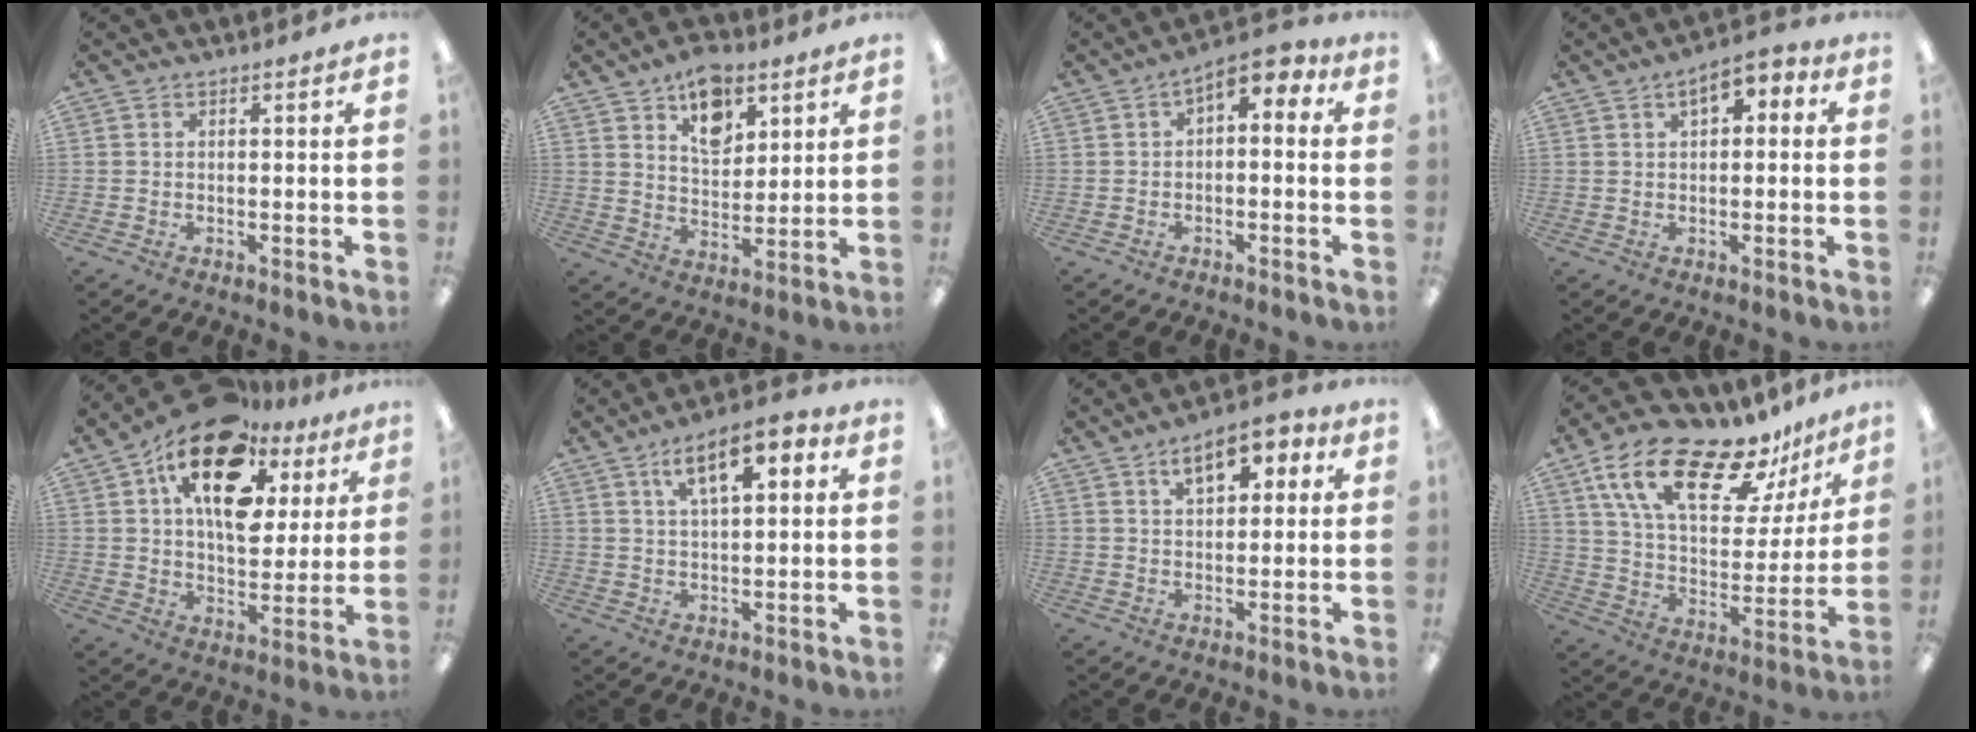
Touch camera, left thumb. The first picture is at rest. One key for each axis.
{"total": 10.5, "fx": 6.9, "fy": 6.0, "fz": 5.2, "tx": -0.060, "ty": -0.036, "tz": 0.120}
{"total": 5.1, "fx": 1.2, "fy": 2.8, "fz": 4.1, "tx": -0.056, "ty": -0.008, "tz": 0.013}
{"total": 4.8, "fx": 1.8, "fy": 2.7, "fz": 3.5, "tx": -0.039, "ty": -0.002, "tz": 0.024}
{"total": 20.1, "fx": 10.6, "fy": 10.8, "fz": 13.2, "tx": -0.215, "ty": -0.041, "tz": 0.184}
{"total": 9.7, "fx": 5.0, "fy": 3.9, "fz": 7.3, "tx": -0.108, "ty": -0.013, "tz": 0.081}
{"total": 8.1, "fx": 4.3, "fy": 4.4, "fz": 5.2, "tx": -0.073, "ty": -0.006, "tz": 0.071}
{"total": 22.3, "fx": 15.4, "fy": 8.9, "fz": 13.6, "tx": -0.236, "ty": -0.089, "tz": 0.267}